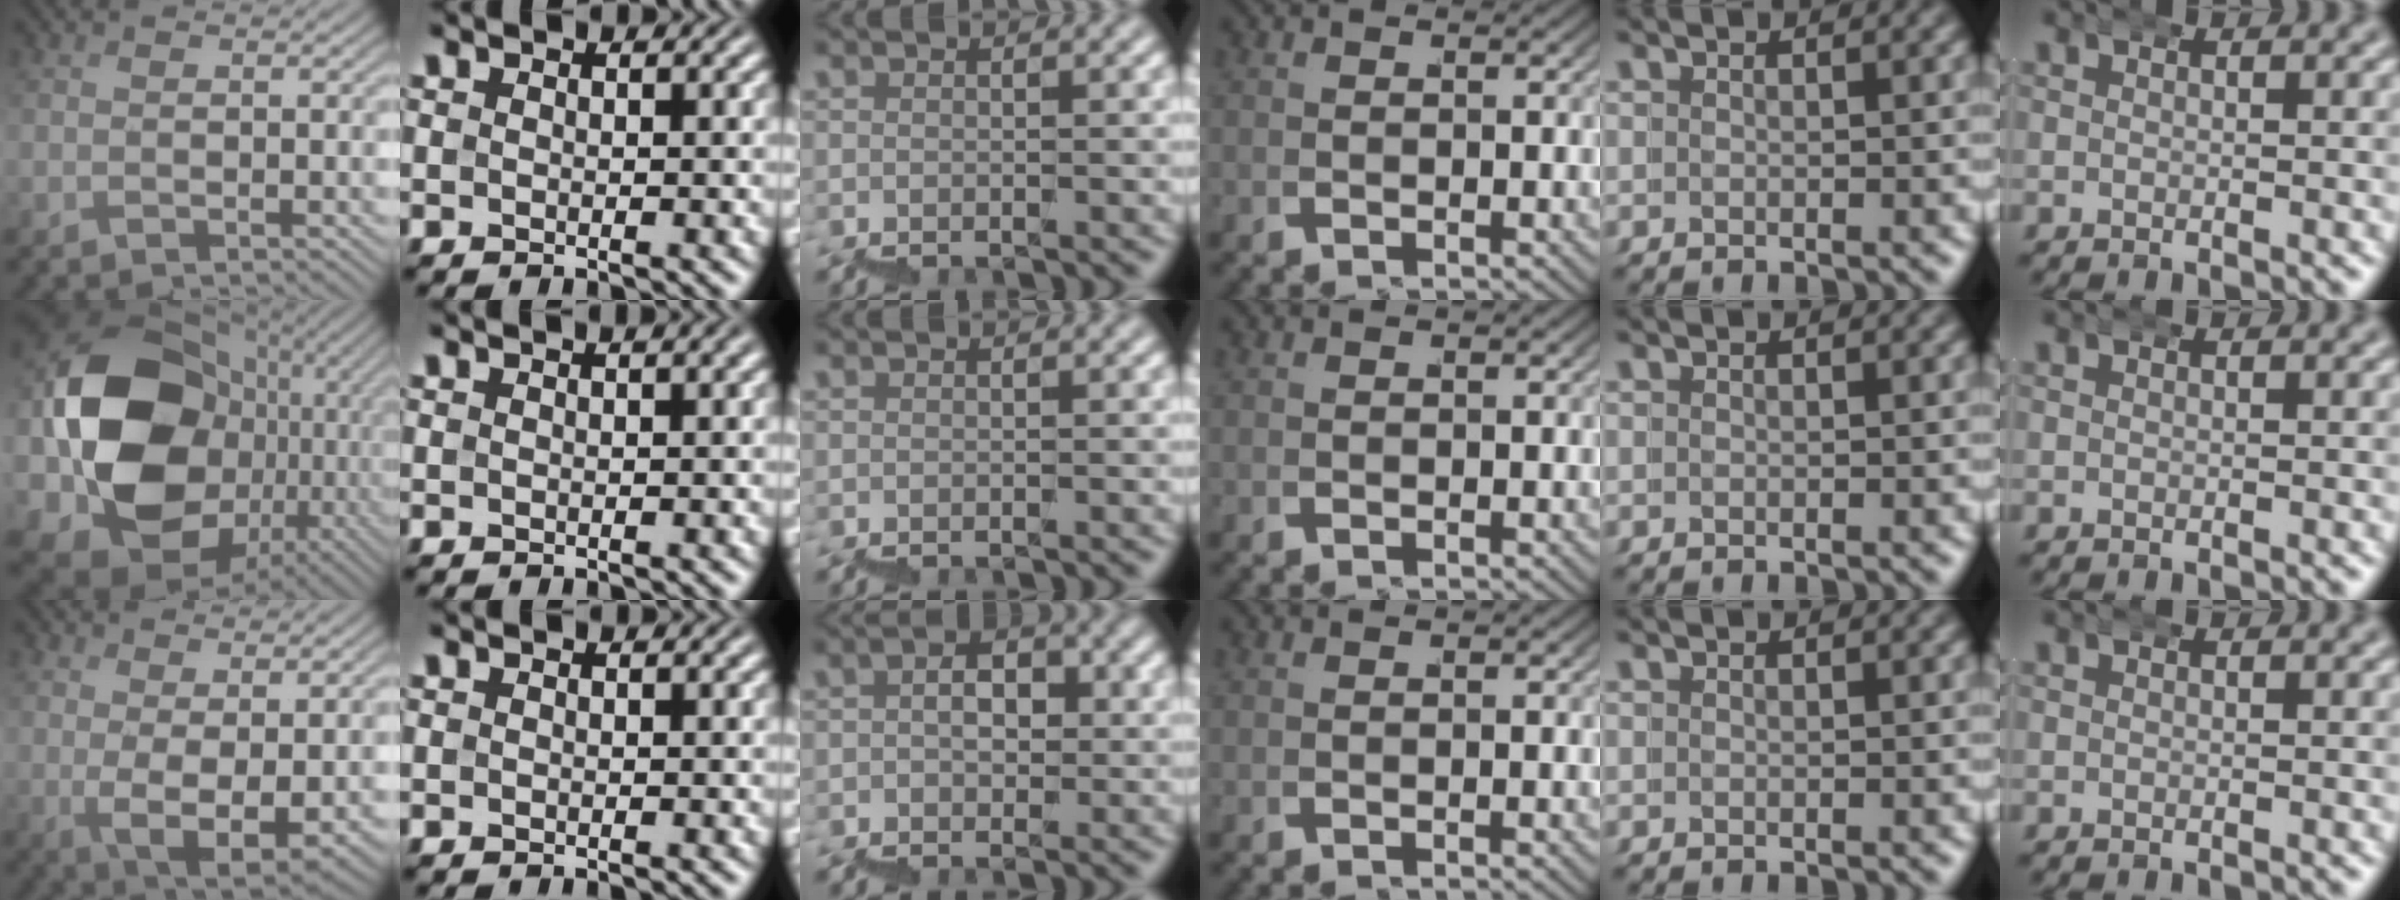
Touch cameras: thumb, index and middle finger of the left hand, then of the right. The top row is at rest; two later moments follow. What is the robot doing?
{"motion": "wrap", "object": "bandana"}